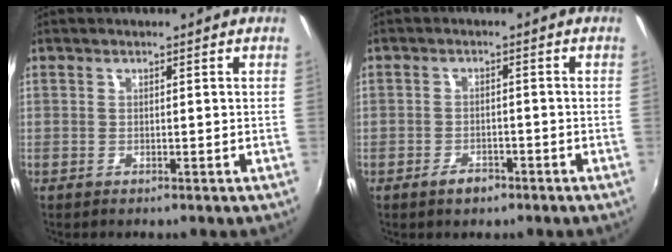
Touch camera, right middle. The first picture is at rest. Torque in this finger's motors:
{"motor_torque": [0.55, -0.43, -0.07, -0.02]}